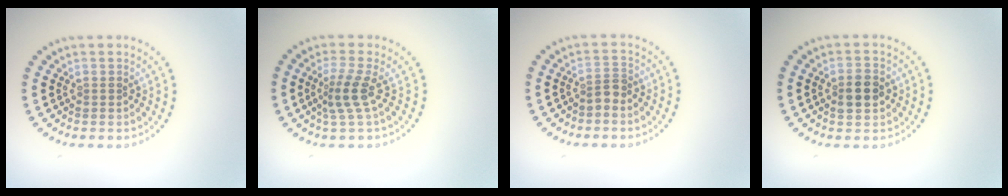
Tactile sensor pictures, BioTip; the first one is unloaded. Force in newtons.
{"total": 2.6, "press": 1.8, "slide": 1.9}
{"total": 1.4, "press": 1.1, "slide": 0.9}
{"total": 2.9, "press": 2.9, "slide": 0.1}